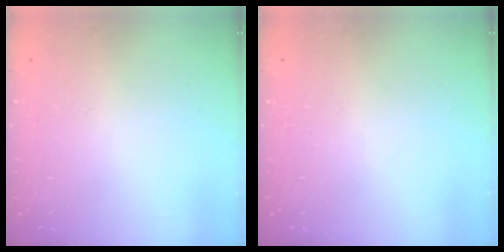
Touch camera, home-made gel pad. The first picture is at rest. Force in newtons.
{"total": 0.0}